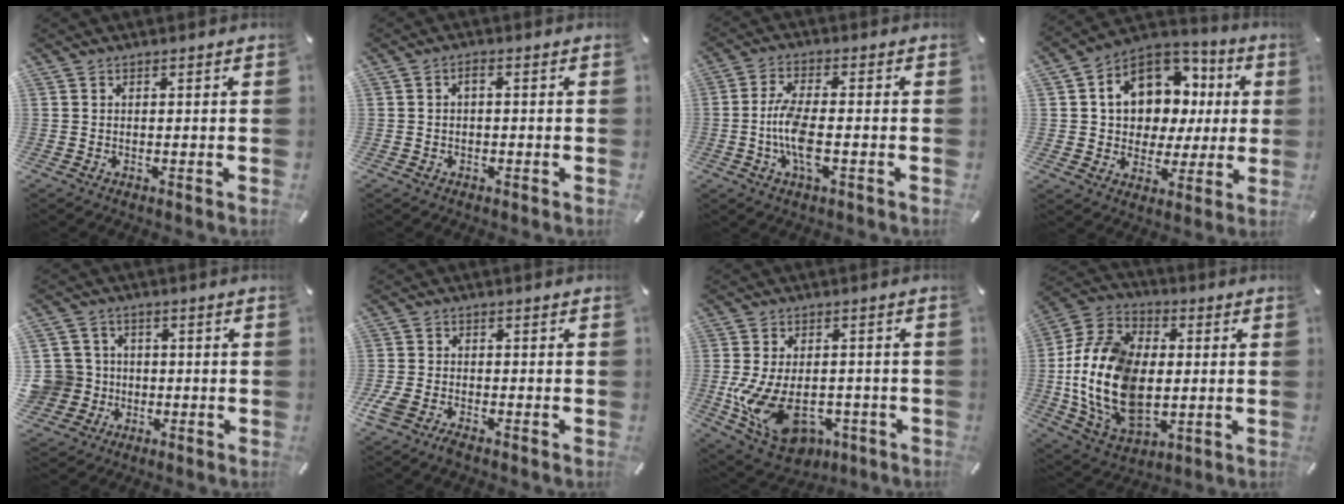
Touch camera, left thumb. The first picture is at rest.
{"total": 1.6, "force": [-0.4, 0.8, 1.3], "torque": [-0.026, 0.007, -0.010]}
{"total": 8.8, "force": [-1.8, 3.1, 8.1], "torque": [-0.168, -0.004, -0.033]}
{"total": 12.8, "force": [3.8, 10.5, 6.3], "torque": [-0.114, -0.022, 0.078]}
{"total": 8.3, "force": [-0.8, 8.2, 1.0], "torque": [-0.055, 0.011, -0.009]}
{"total": 4.0, "force": [-3.1, 1.5, 2.1], "torque": [-0.065, 0.001, -0.065]}
{"total": 13.9, "force": [-3.2, 9.2, 9.9], "torque": [-0.196, 0.008, -0.047]}
{"total": 20.8, "force": [-1.5, 14.7, 14.7], "torque": [-0.347, 0.002, -0.027]}